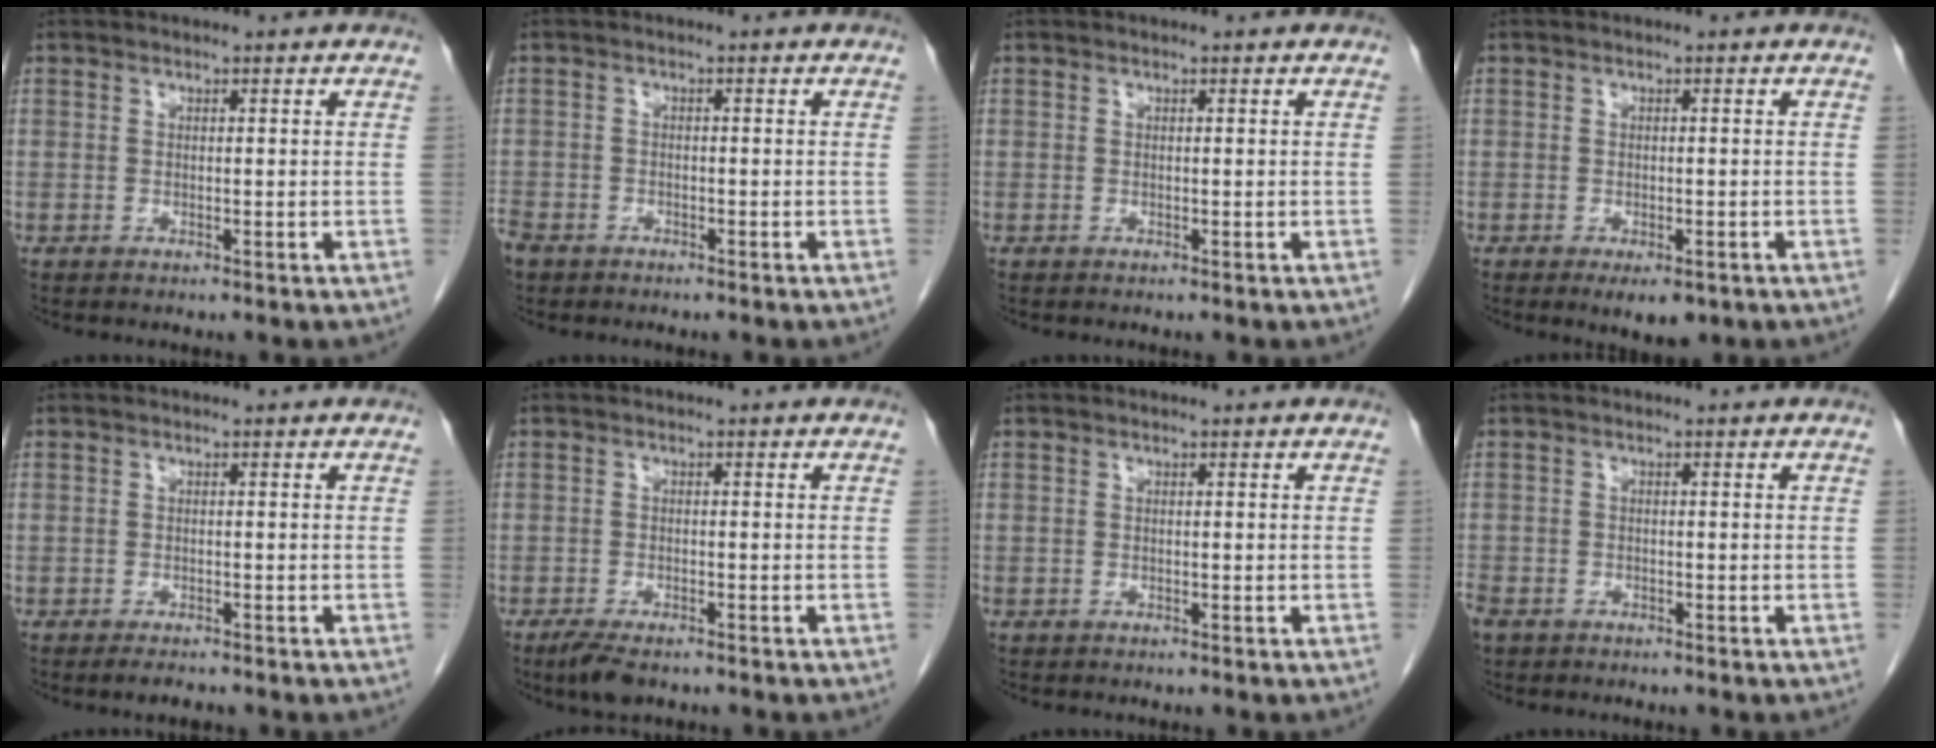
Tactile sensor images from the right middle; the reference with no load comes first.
{"total": 4.6, "force": [-3.5, 2.7, 1.5], "torque": [-0.038, -0.004, -0.064]}
{"total": 0.0}
{"total": 3.7, "force": [-2.1, 1.6, 2.7], "torque": [-0.030, -0.003, -0.021]}
{"total": 1.6, "force": [-1.3, 0.4, 0.8], "torque": [-0.016, -0.003, -0.017]}
{"total": 3.8, "force": [-2.8, 1.2, 2.4], "torque": [-0.047, -0.008, -0.044]}
{"total": 0.0}
{"total": 4.3, "force": [-2.9, 2.7, 1.6], "torque": [-0.045, -0.006, -0.053]}